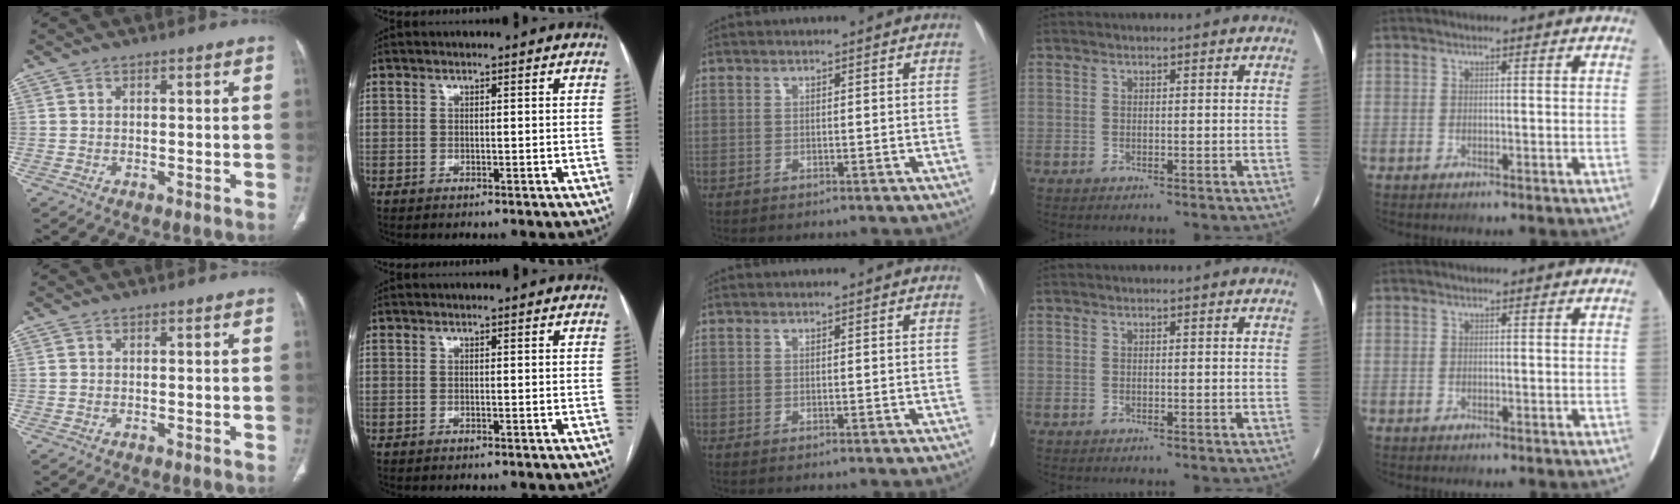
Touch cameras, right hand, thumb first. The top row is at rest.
{}